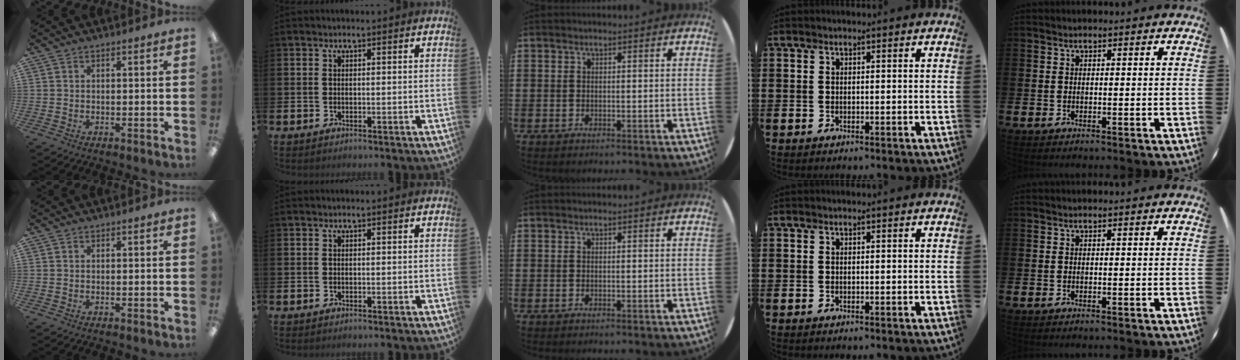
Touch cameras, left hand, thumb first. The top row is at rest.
{}